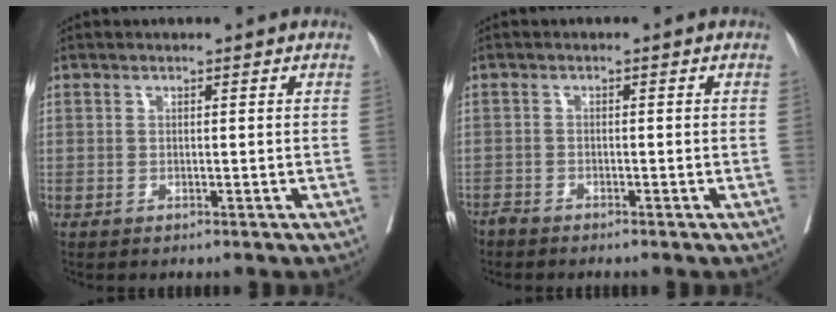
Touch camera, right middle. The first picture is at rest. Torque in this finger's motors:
{"motor_torque": [1.08, -1.06, 0.46, 0.18]}